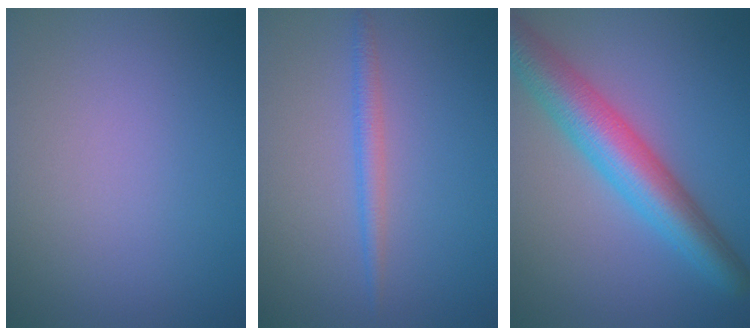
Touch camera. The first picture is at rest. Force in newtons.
{"total": 1.6, "press": 1.6, "slide": 0.1}
{"total": 7.0, "press": 7.0, "slide": 0.2}